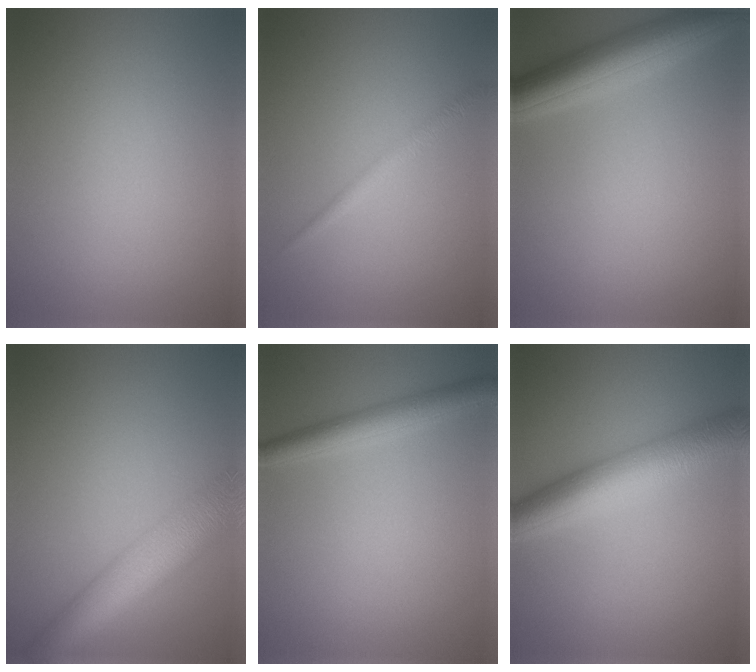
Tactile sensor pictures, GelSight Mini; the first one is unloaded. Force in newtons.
{"total": 1.3, "press": 1.3, "slide": 0.0}
{"total": 6.1, "press": 6.1, "slide": 0.3}
{"total": 8.2, "press": 8.2, "slide": 0.4}
{"total": 3.0, "press": 3.0, "slide": 0.1}
{"total": 7.1, "press": 7.1, "slide": 0.2}